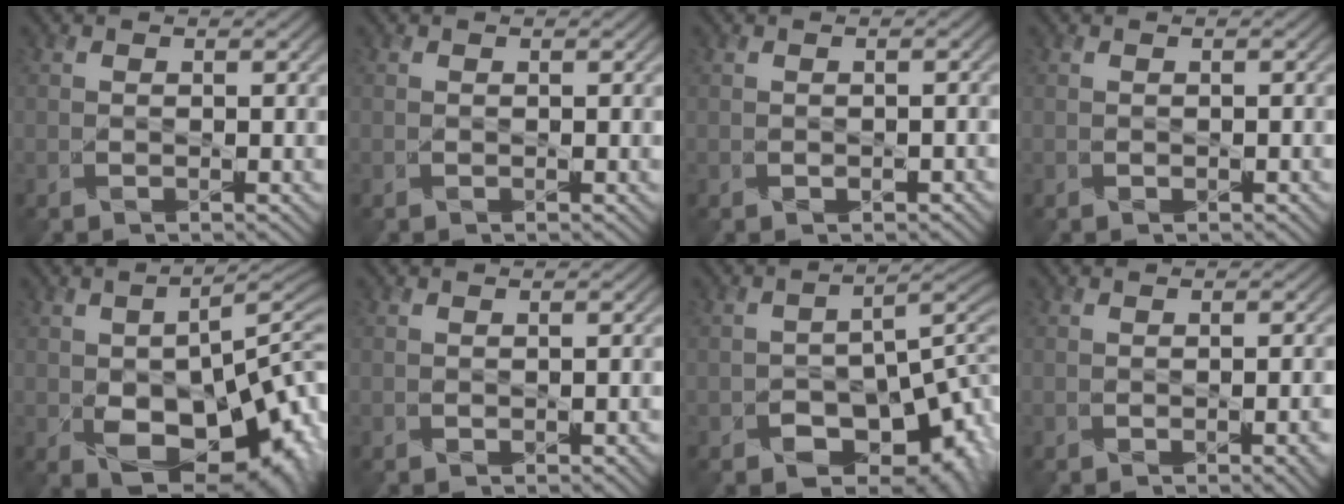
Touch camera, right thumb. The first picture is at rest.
{"total": 0.0}
{"total": 1.0, "force": [-0.5, 0.6, 0.7], "torque": [-0.014, -0.003, -0.005]}
{"total": 0.6, "force": [-0.2, 0.3, 0.5], "torque": [-0.010, -0.002, -0.001]}
{"total": 16.3, "force": [-4.8, 9.0, 12.7], "torque": [-0.193, -0.034, -0.057]}
{"total": 1.2, "force": [-0.4, 0.6, 1.0], "torque": [-0.019, -0.004, -0.003]}
{"total": 12.1, "force": [-5.2, 7.2, 8.2], "torque": [-0.112, -0.036, -0.065]}
{"total": 2.8, "force": [-0.9, 0.8, 2.5], "torque": [-0.036, -0.006, -0.006]}